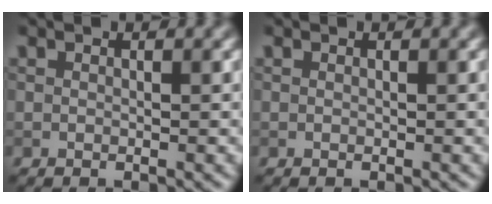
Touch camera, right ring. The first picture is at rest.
{"total": 0.0}